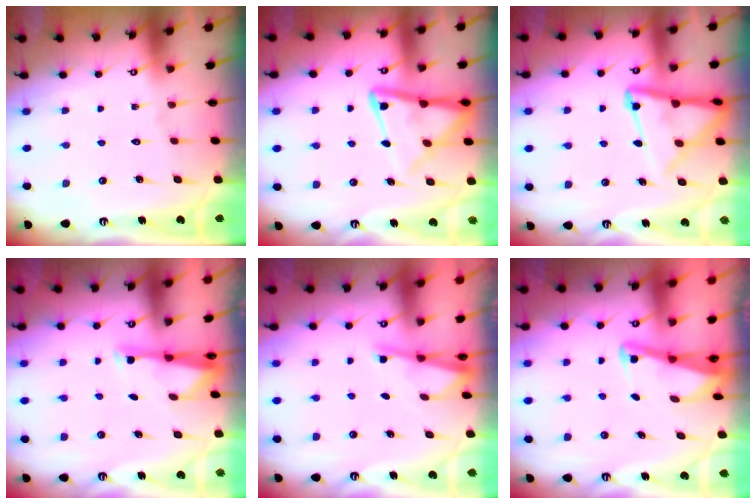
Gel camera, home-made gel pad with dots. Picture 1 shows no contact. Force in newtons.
{"total": 11.7, "press": 11.7, "slide": 1.1}
{"total": 11.3, "press": 11.2, "slide": 1.2}
{"total": 3.0, "press": 2.9, "slide": 0.5}
{"total": 2.0, "press": 2.0, "slide": 0.4}
{"total": 2.9, "press": 2.9, "slide": 0.4}